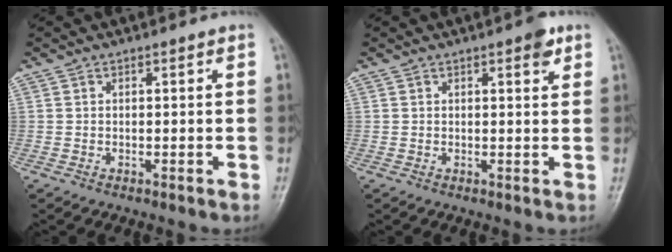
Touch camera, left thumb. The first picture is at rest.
{"total": 2.9, "force": [1.7, 1.0, 2.1], "torque": [-0.020, -0.006, 0.017]}